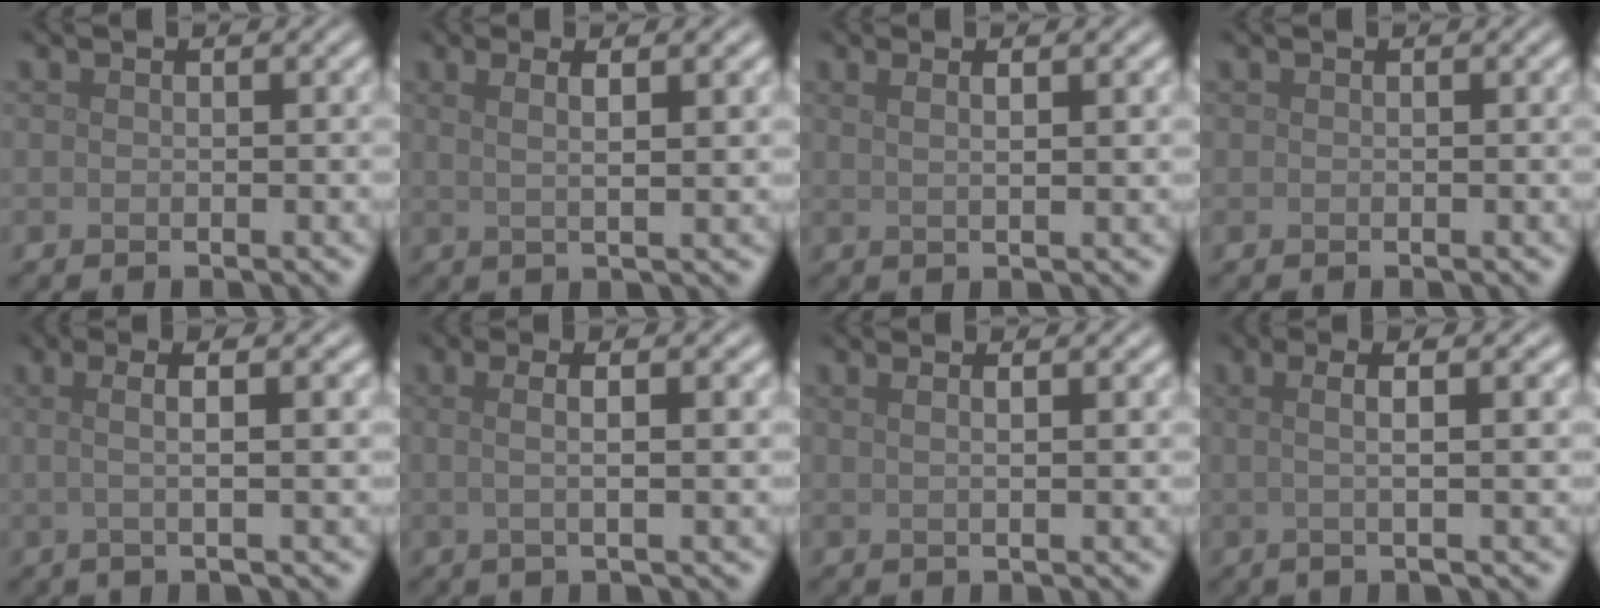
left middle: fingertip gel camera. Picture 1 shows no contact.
{"total": 4.3, "force": [1.8, 1.3, 3.7], "torque": [-0.039, 0.009, 0.008]}
{"total": 3.2, "force": [1.5, 1.1, 2.6], "torque": [-0.020, 0.003, 0.004]}
{"total": 0.0}
{"total": 4.8, "force": [0.8, 1.2, 4.6], "torque": [-0.067, 0.010, 0.007]}
{"total": 4.2, "force": [0.9, 1.3, 4.0], "torque": [-0.053, 0.008, -0.005]}
{"total": 2.6, "force": [1.2, 1.0, 2.1], "torque": [-0.015, 0.001, -0.001]}
{"total": 5.0, "force": [0.9, 1.2, 4.7], "torque": [-0.069, 0.010, 0.008]}